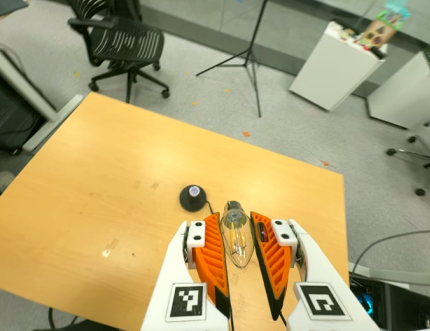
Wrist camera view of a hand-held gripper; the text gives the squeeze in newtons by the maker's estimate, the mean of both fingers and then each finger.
{"total": 11.9, "left": 12.1, "right": 11.7}